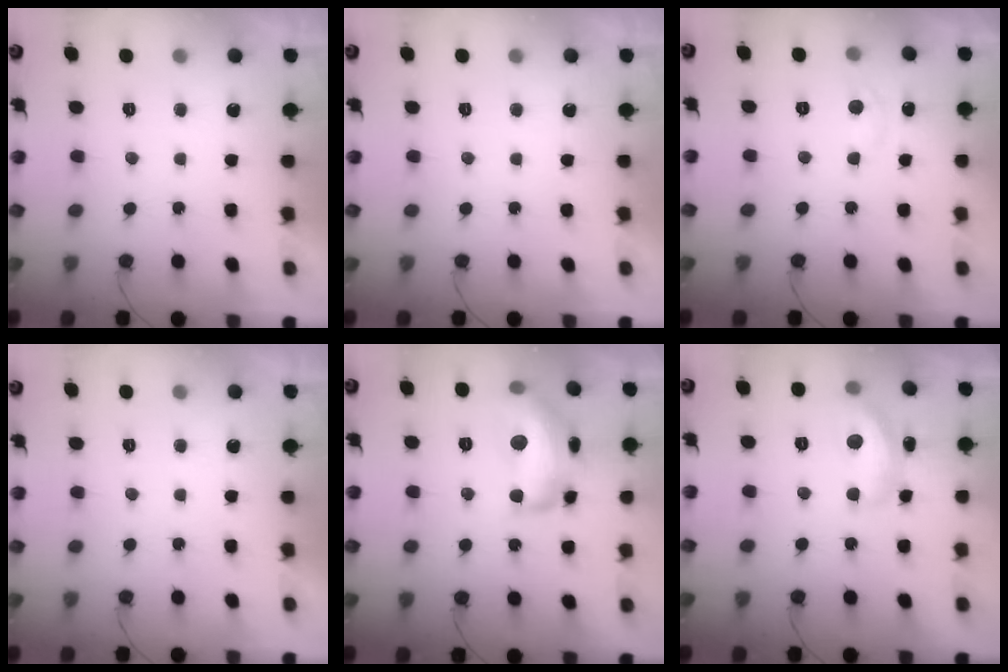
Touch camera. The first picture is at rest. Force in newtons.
{"total": 0.0}
{"total": 4.3, "press": 4.3, "slide": 0.6}
{"total": 0.0}
{"total": 16.6, "press": 16.6, "slide": 1.0}
{"total": 13.2, "press": 13.2, "slide": 0.7}